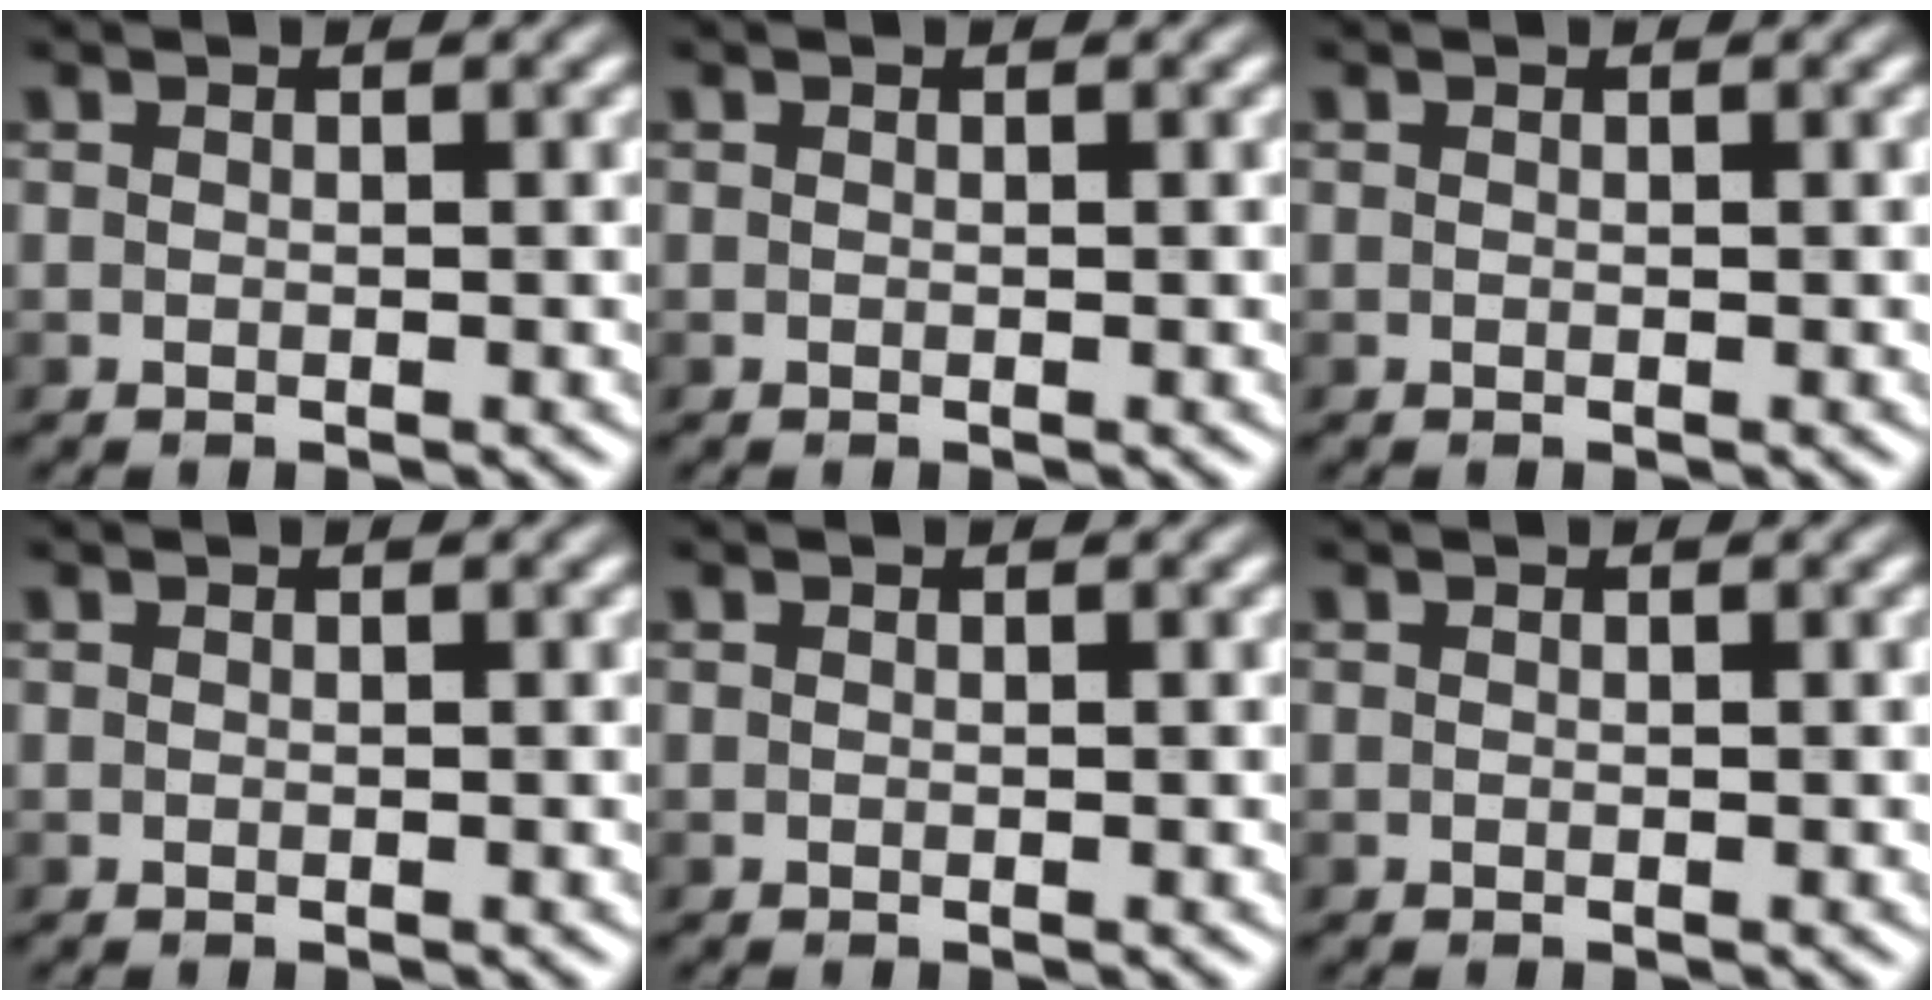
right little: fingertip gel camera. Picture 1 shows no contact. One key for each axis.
{"total": 0.0}
{"total": 0.0}
{"total": 0.0}
{"total": 0.0}
{"total": 0.0}